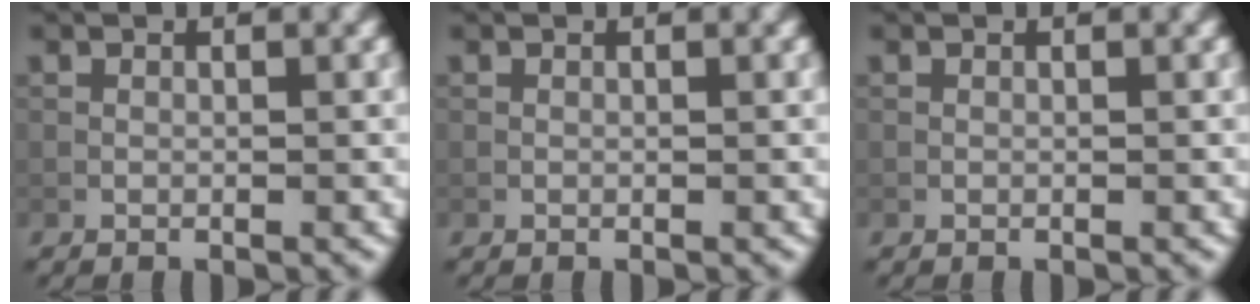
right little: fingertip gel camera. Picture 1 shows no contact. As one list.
[{"total": 0.0}, {"total": 0.0}]